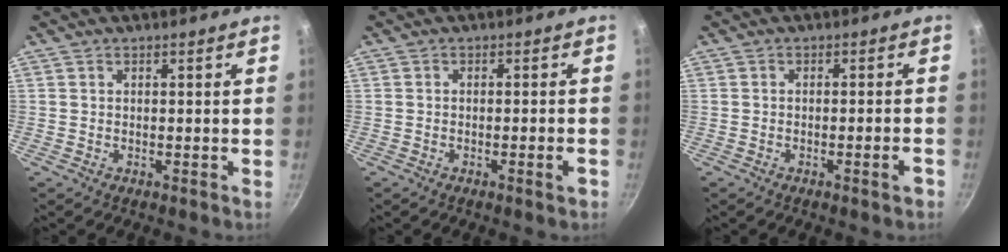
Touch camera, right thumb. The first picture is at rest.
{"total": 2.1, "force": [-1.0, 0.2, 1.9], "torque": [-0.027, 0.009, -0.014]}
{"total": 2.6, "force": [-1.4, 0.2, 2.1], "torque": [-0.029, 0.014, -0.017]}